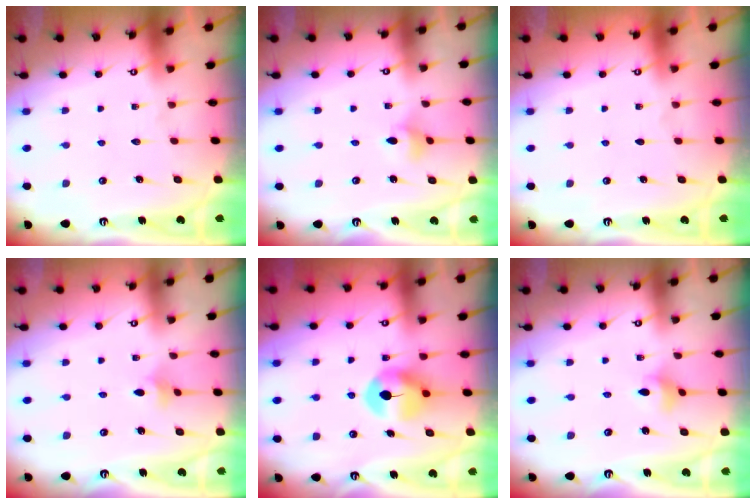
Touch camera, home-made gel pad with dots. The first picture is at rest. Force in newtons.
{"total": 4.2, "press": 4.2, "slide": 0.7}
{"total": 0.0}
{"total": 2.3, "press": 2.2, "slide": 0.5}
{"total": 7.8, "press": 7.8, "slide": 0.5}
{"total": 3.0, "press": 3.0, "slide": 0.1}